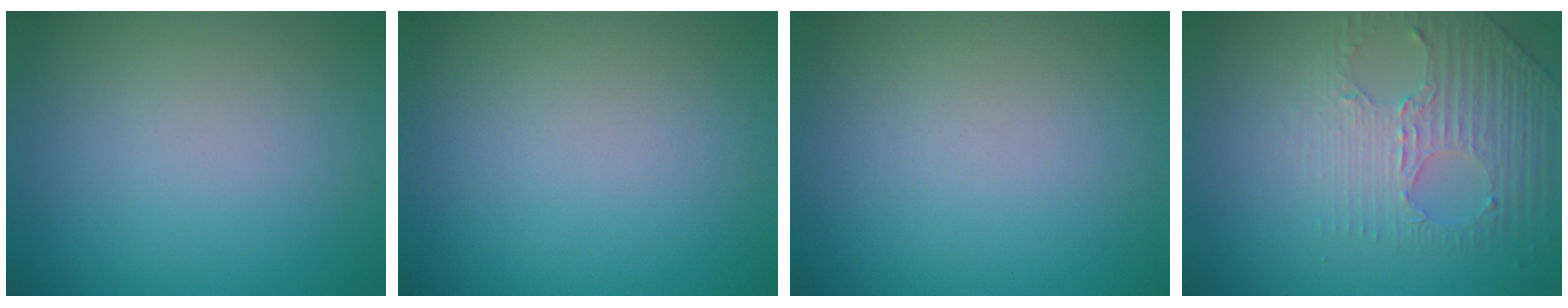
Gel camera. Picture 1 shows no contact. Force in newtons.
{"total": 0.0}
{"total": 0.0}
{"total": 4.5, "press": 3.1, "slide": 3.2}